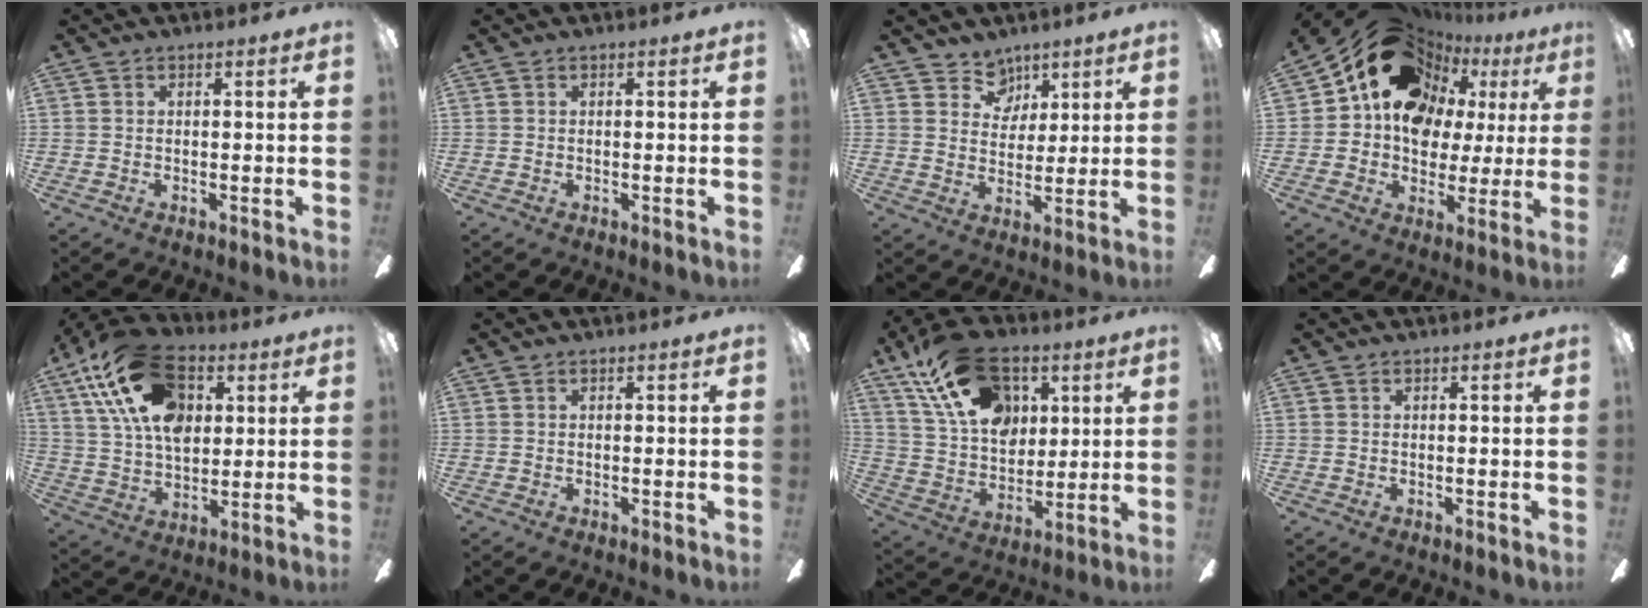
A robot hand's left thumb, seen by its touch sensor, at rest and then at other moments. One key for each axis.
{"total": 0.0}
{"total": 6.7, "fx": 4.8, "fy": 4.7, "fz": 0.7, "tx": -0.008, "ty": -0.028, "tz": 0.088}
{"total": 19.5, "fx": 7.5, "fy": 14.9, "fz": 10.1, "tx": -0.171, "ty": -0.035, "tz": 0.141}
{"total": 21.2, "fx": 8.7, "fy": 13.3, "fz": 14.1, "tx": -0.250, "ty": -0.009, "tz": 0.158}
{"total": 0.0}
{"total": 21.5, "fx": 11.1, "fy": 13.6, "fz": 12.3, "tx": -0.220, "ty": -0.032, "tz": 0.207}
{"total": 0.0}